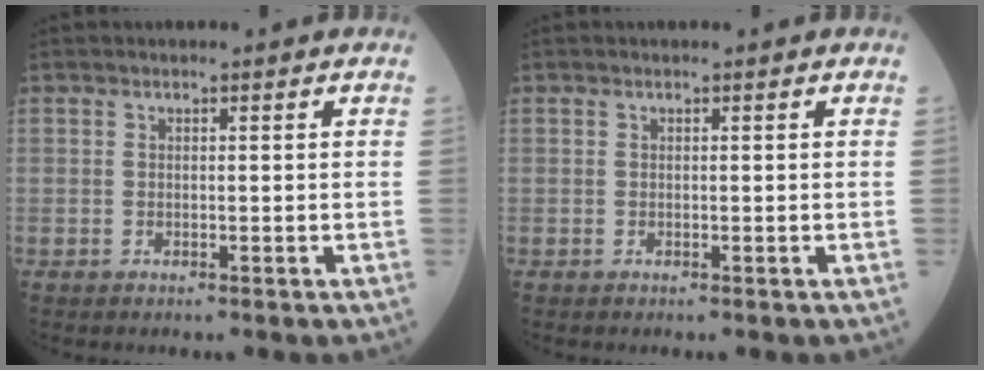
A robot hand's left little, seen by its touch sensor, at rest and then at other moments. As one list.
[{"total": 0.0}]